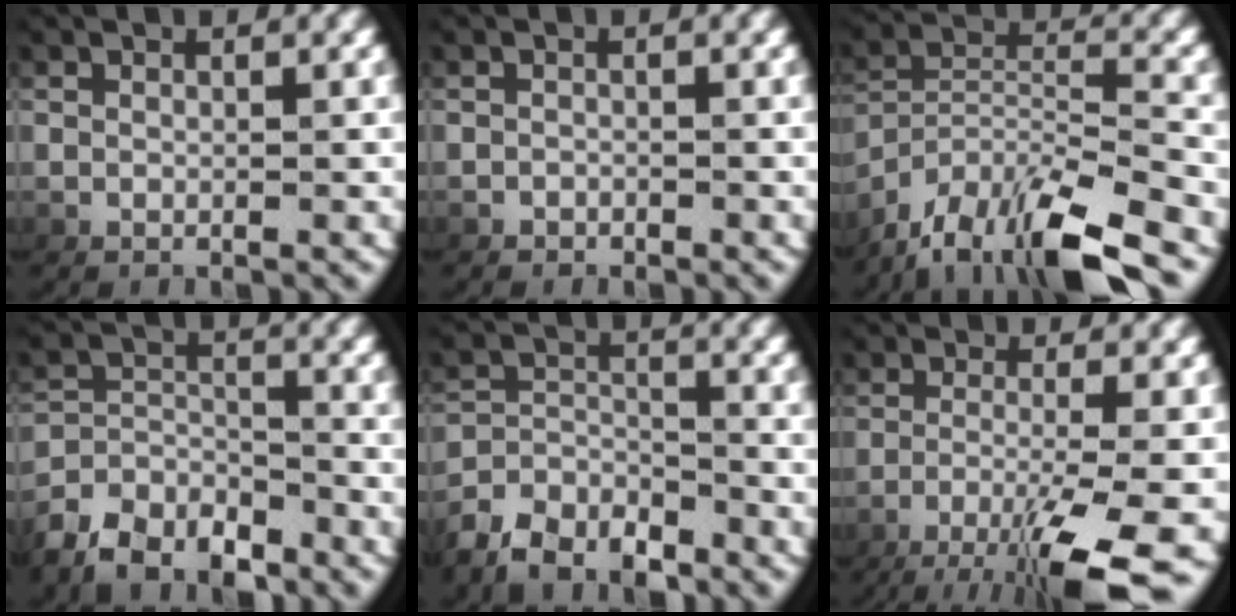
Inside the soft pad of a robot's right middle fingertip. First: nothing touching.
{"total": 0.9, "force": [-0.8, -0.3, -0.3], "torque": [0.006, -0.005, -0.011]}
{"total": 10.1, "force": [-5.4, 4.8, 7.0], "torque": [-0.123, -0.021, -0.077]}
{"total": 5.2, "force": [-4.1, 2.5, 2.0], "torque": [-0.033, -0.008, -0.068]}
{"total": 4.6, "force": [-3.8, 2.1, 1.7], "torque": [-0.026, -0.004, -0.065]}
{"total": 8.2, "force": [-3.6, 2.3, 7.1], "torque": [-0.114, -0.025, -0.039]}